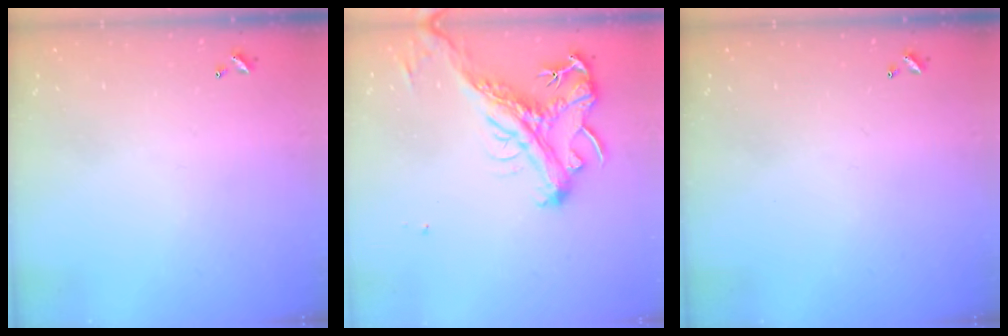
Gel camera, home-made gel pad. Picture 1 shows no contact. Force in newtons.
{"total": 2.6, "press": 2.2, "slide": 1.4}
{"total": 0.0}